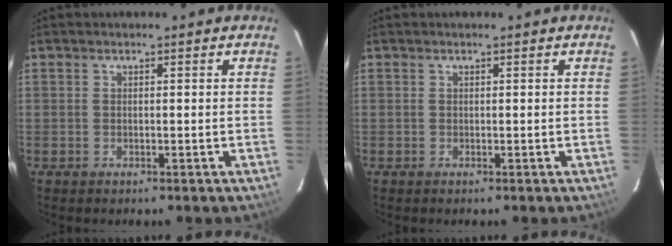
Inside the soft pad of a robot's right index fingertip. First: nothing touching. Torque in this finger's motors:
{"motor_torque": [0.00, 0.11, 0.03, 0.01]}